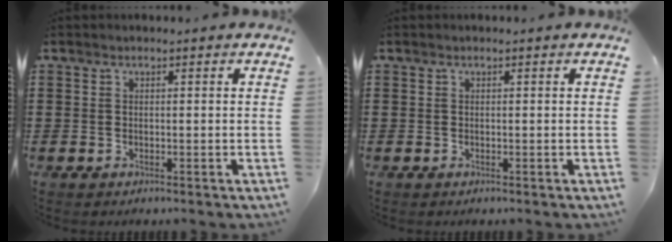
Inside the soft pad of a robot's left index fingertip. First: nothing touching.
{"total": 0.0}